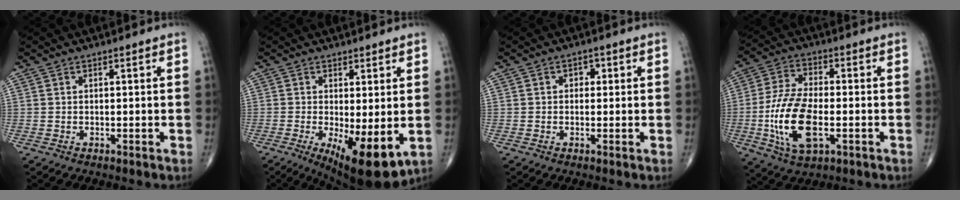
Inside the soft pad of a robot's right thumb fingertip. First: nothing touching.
{"total": 11.0, "force": [-2.6, 3.6, 10.1], "torque": [-0.151, -0.025, -0.027]}
{"total": 1.8, "force": [0.3, 1.5, 1.0], "torque": [-0.001, 0.004, -0.001]}
{"total": 14.9, "force": [-3.1, 7.0, 12.7], "torque": [-0.257, 0.007, -0.054]}